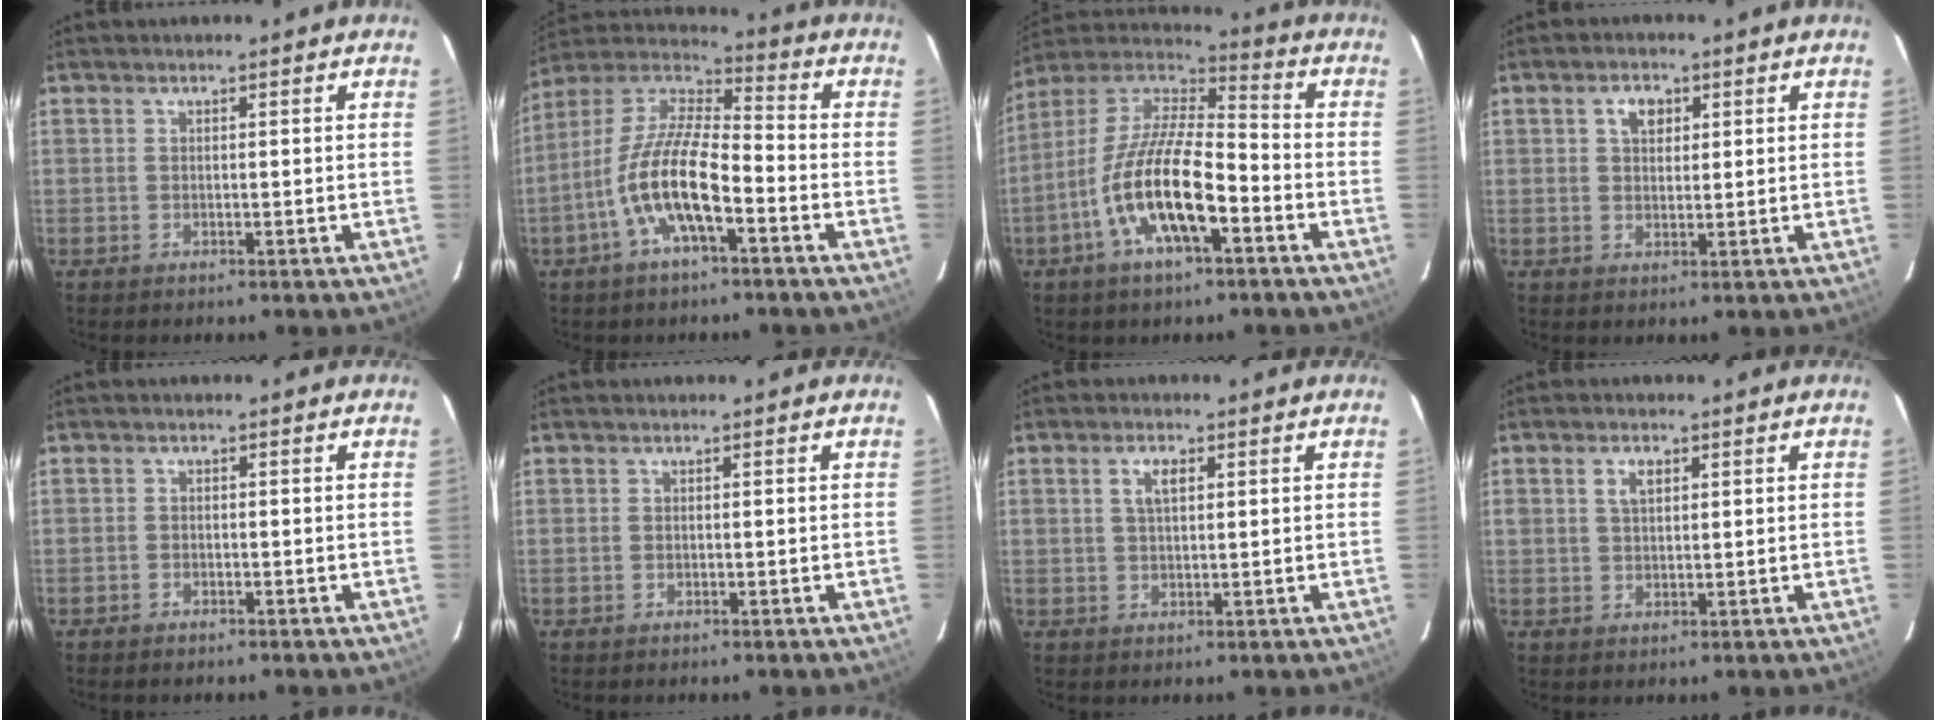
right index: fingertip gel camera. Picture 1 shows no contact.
{"total": 13.1, "force": [-5.4, 3.9, 11.3], "torque": [-0.232, 0.003, -0.109]}
{"total": 16.8, "force": [-6.9, 5.4, 14.4], "torque": [-0.285, -0.011, -0.135]}
{"total": 3.6, "force": [1.5, 2.4, 2.2], "torque": [-0.034, 0.009, 0.027]}
{"total": 1.1, "force": [-1.0, 0.5, 0.1], "torque": [-0.011, 0.004, -0.017]}
{"total": 0.0}
{"total": 3.1, "force": [1.1, 1.5, 2.5], "torque": [-0.047, 0.006, 0.020]}
{"total": 3.0, "force": [1.2, 1.9, 2.1], "torque": [-0.036, 0.007, 0.022]}